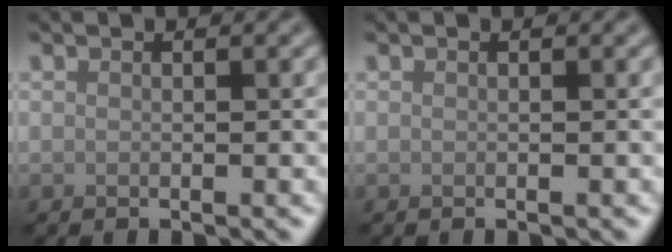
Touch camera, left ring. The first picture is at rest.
{"total": 0.0}